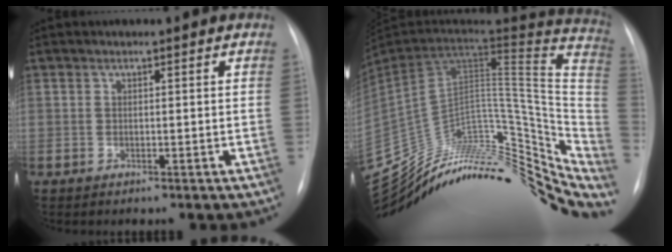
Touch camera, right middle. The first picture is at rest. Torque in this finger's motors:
{"motor_torque": [-1.17, -0.97, -0.47, -0.10]}